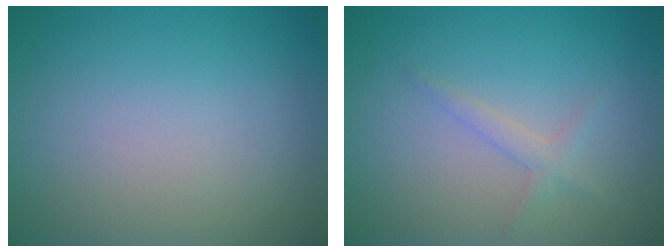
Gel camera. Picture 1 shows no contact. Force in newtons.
{"total": 1.3, "press": 1.3, "slide": 0.1}